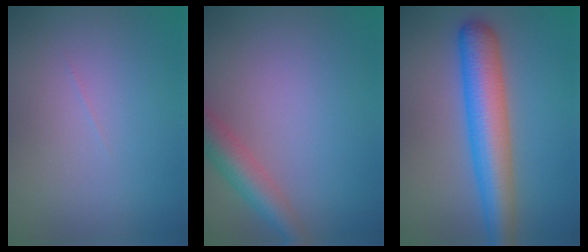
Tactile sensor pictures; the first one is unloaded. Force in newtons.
{"total": 4.0, "press": 4.0, "slide": 0.2}
{"total": 6.8, "press": 6.8, "slide": 0.2}